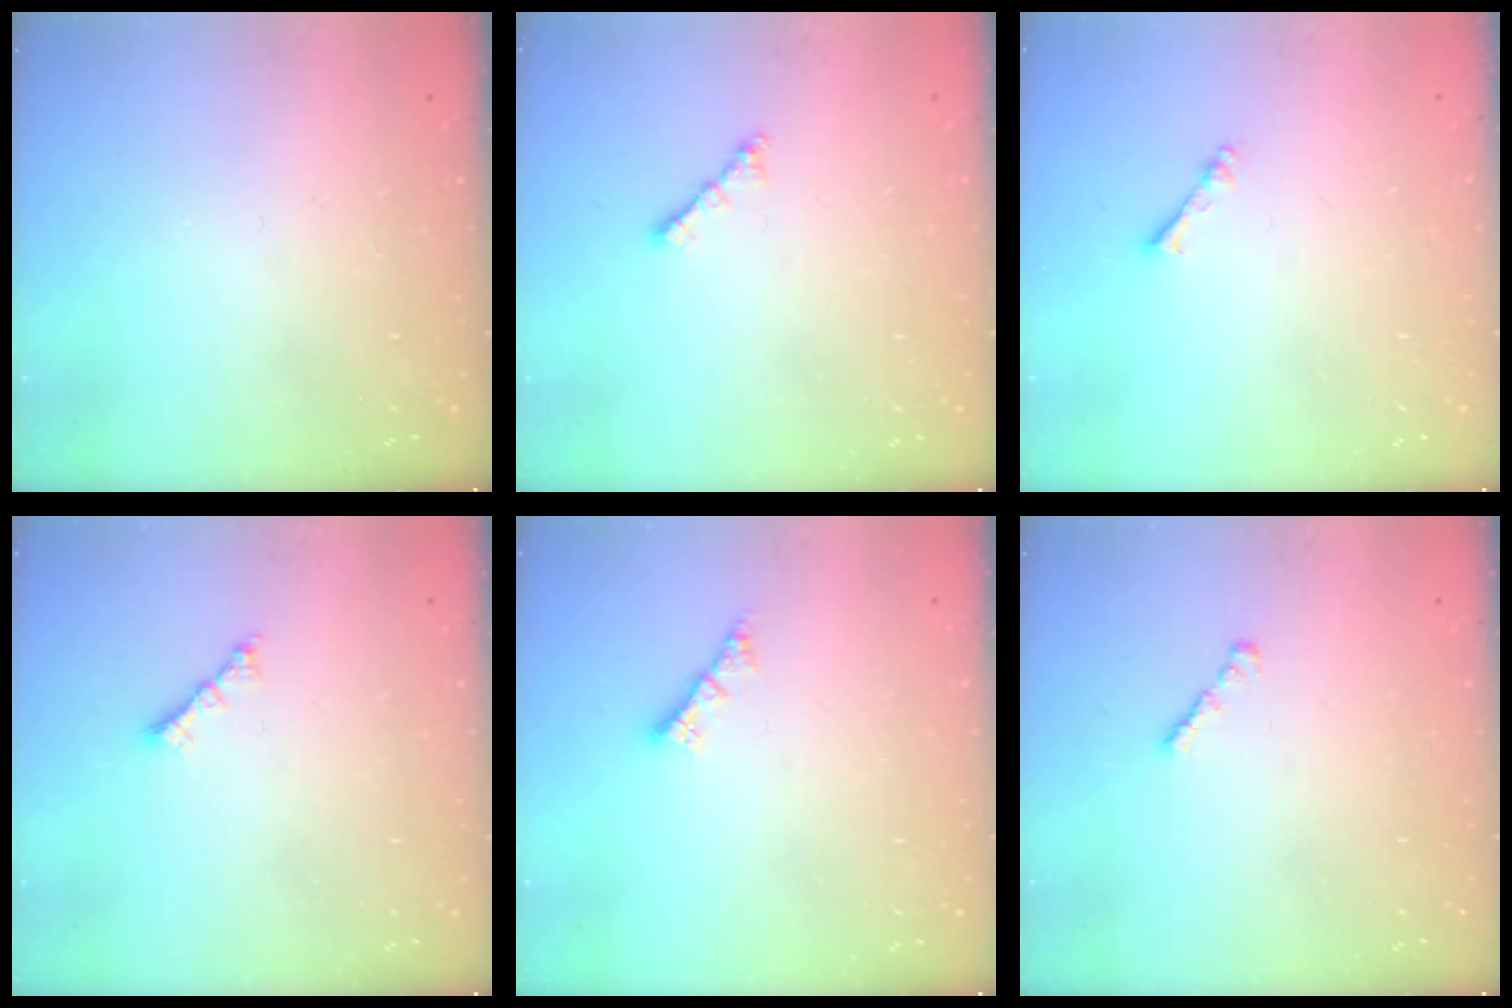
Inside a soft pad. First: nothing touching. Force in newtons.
{"total": 2.0, "press": 1.9, "slide": 0.6}
{"total": 1.1, "press": 1.1, "slide": 0.2}
{"total": 1.8, "press": 1.7, "slide": 0.6}
{"total": 3.0, "press": 3.0, "slide": 0.1}
{"total": 1.6, "press": 1.5, "slide": 0.5}